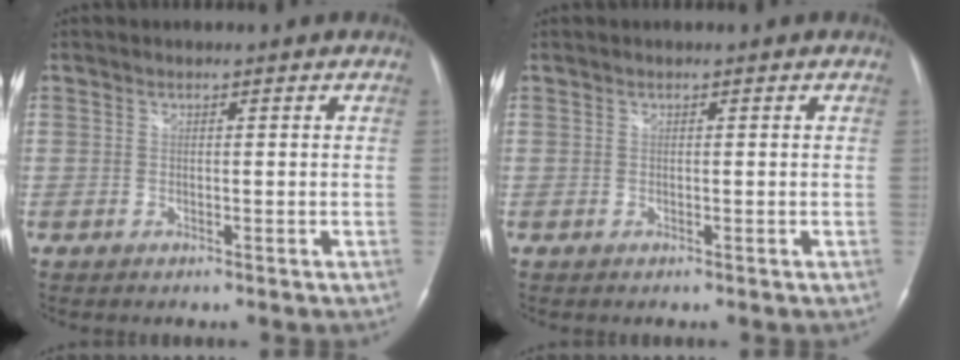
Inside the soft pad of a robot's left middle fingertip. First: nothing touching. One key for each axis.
{"total": 0.0}